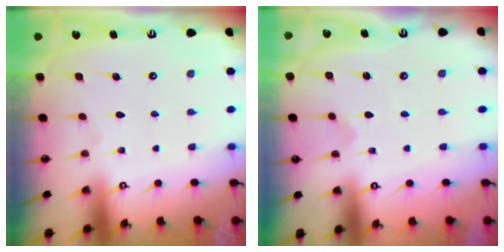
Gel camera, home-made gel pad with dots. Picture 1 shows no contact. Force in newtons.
{"total": 1.8, "press": 1.8, "slide": 0.2}